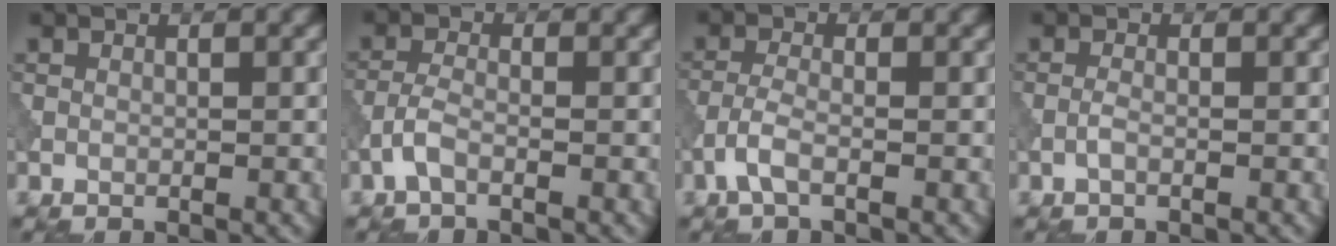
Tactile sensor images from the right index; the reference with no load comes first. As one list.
[{"total": 1.8, "force": [-1.1, 0.6, 1.3], "torque": [-0.032, 0.004, -0.029]}, {"total": 2.2, "force": [-1.2, 0.7, 1.8], "torque": [-0.043, 0.003, -0.031]}, {"total": 0.8, "force": [-0.4, 0.2, 0.7], "torque": [-0.017, 0.002, -0.009]}]